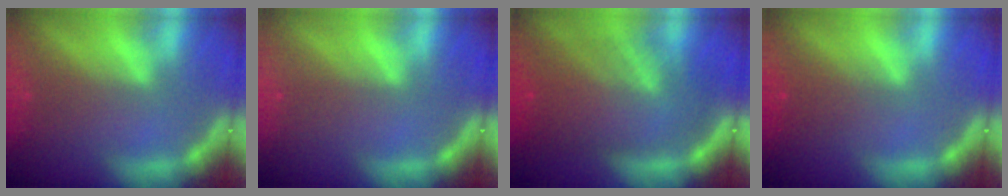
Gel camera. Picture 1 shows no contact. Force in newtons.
{"total": 0.0}
{"total": 10.0}
{"total": 2.0}